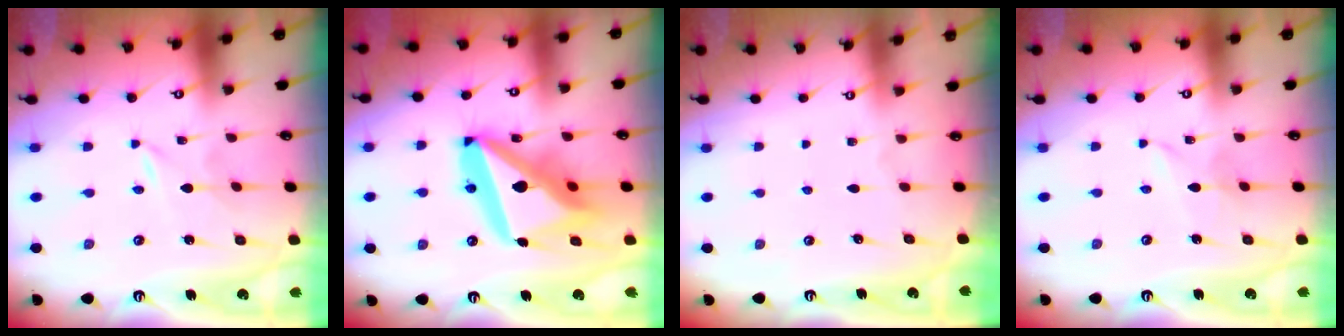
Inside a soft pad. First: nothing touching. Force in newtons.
{"total": 23.1, "press": 22.9, "slide": 2.7}
{"total": 0.5, "press": 0.5, "slide": 0.1}
{"total": 2.0, "press": 2.0, "slide": 0.0}